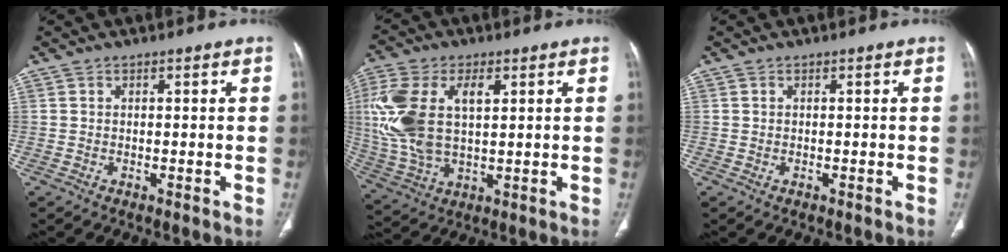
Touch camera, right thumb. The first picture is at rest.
{"total": 16.5, "force": [3.5, 9.2, 13.2], "torque": [-0.298, 0.006, 0.072]}
{"total": 0.0}